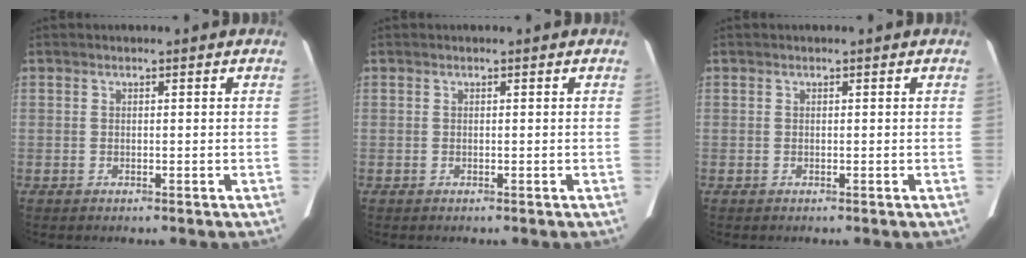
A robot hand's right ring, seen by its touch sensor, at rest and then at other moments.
{"total": 0.0}
{"total": 0.0}